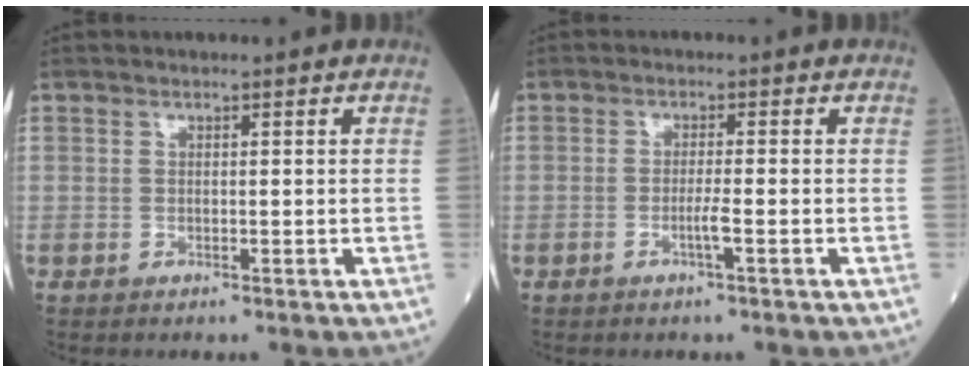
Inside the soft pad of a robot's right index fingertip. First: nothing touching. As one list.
[{"total": 2.2, "force": [-1.0, -0.5, 1.9], "torque": [-0.038, -0.002, -0.021]}]